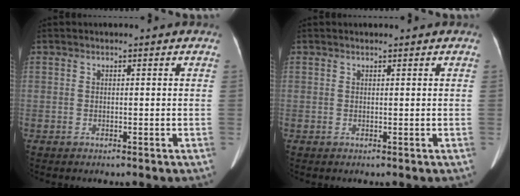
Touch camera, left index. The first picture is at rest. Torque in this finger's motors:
{"motor_torque": [-0.41, 0.33, -0.28, 0.01]}